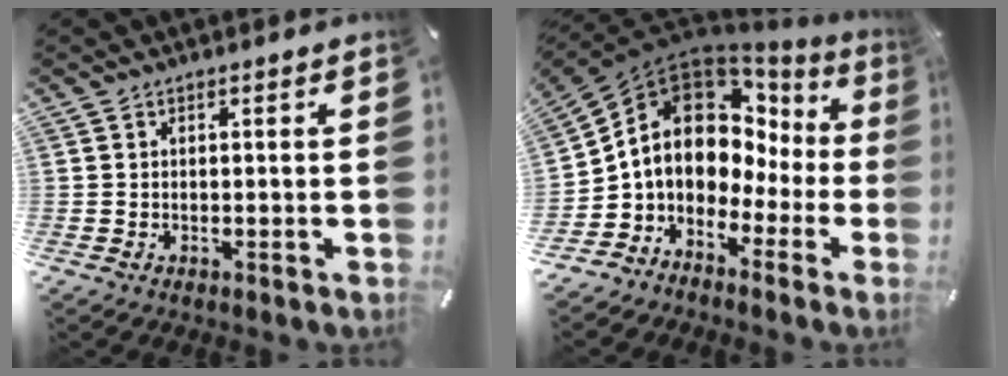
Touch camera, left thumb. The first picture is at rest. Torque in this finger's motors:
{"motor_torque": [0.90, 2.91, 1.29, -0.39, 0.24]}